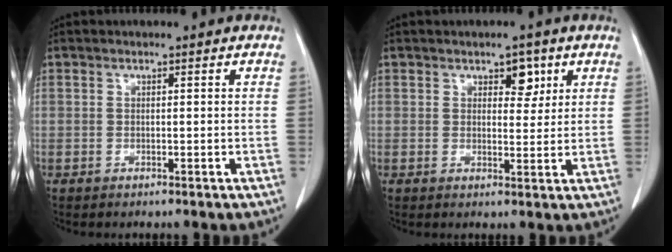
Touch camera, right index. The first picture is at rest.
{"total": 3.3, "force": [1.8, 1.8, 2.1], "torque": [-0.026, 0.000, 0.026]}